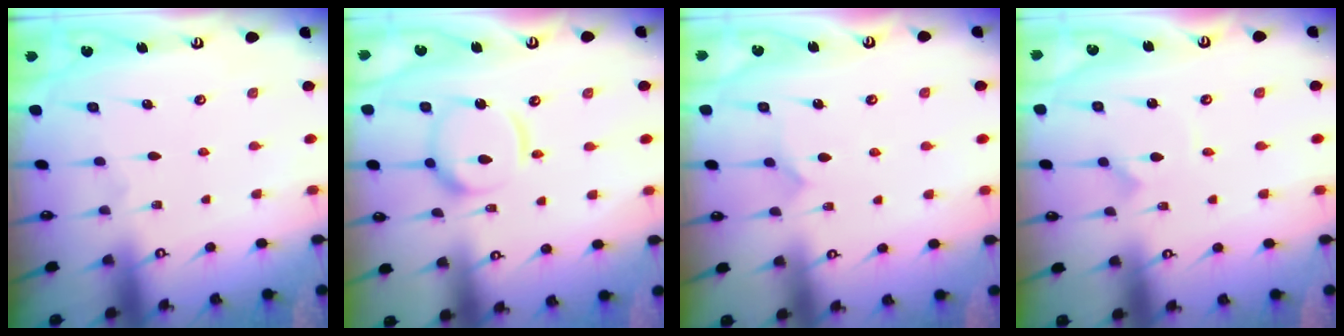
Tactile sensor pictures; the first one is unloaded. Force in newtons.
{"total": 13.7, "press": 13.6, "slide": 1.2}
{"total": 2.8, "press": 2.8, "slide": 0.3}
{"total": 0.0}